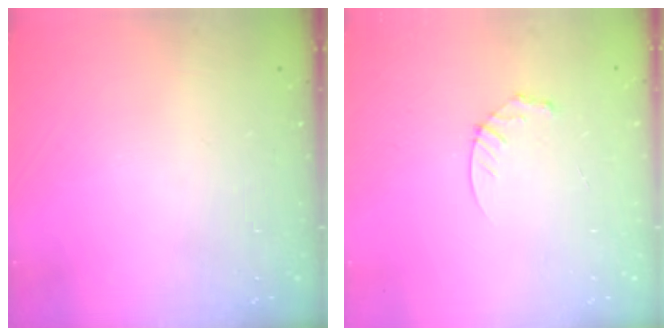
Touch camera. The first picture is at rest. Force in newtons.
{"total": 3.5, "press": 3.5, "slide": 0.3}